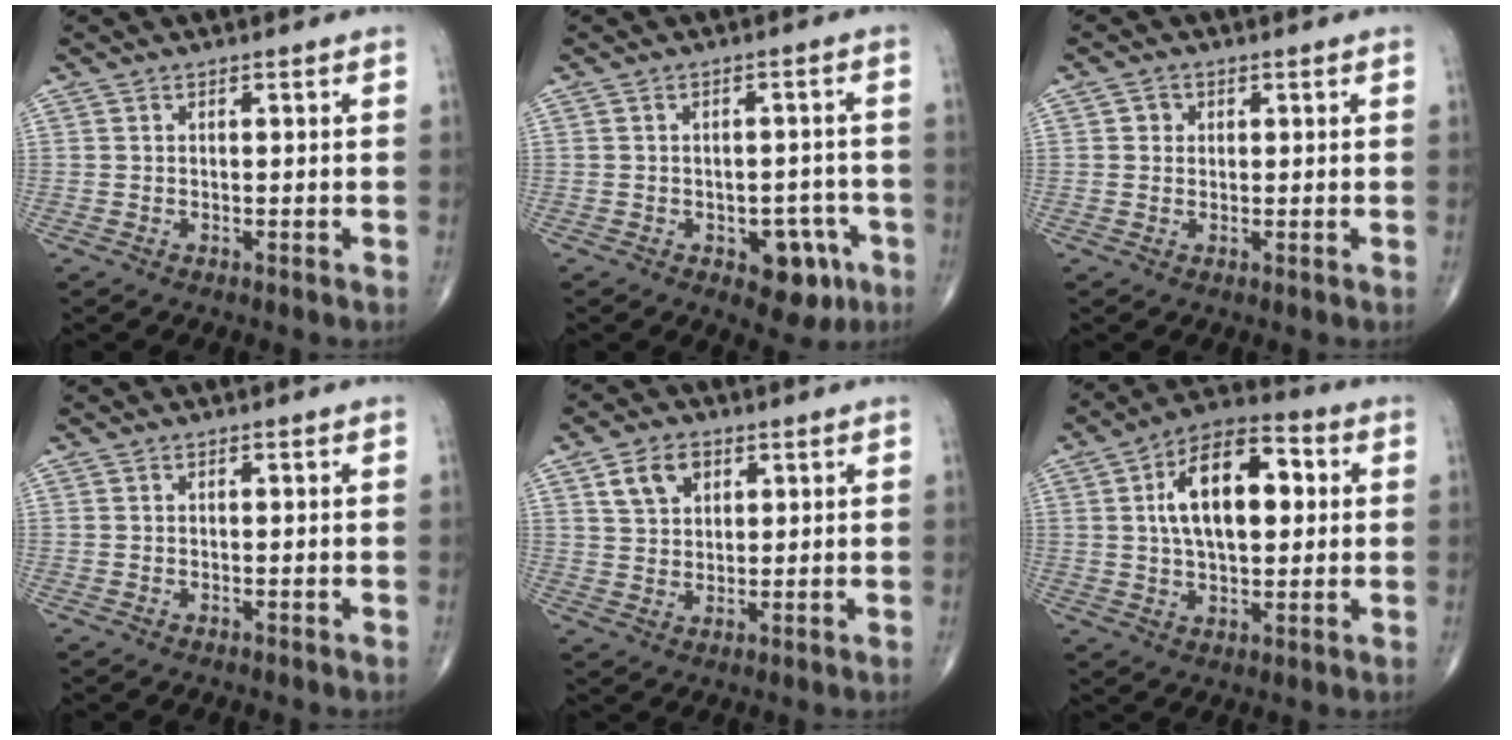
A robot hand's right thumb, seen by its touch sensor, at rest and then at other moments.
{"total": 7.5, "force": [-3.4, 4.5, 5.0], "torque": [-0.026, 0.021, -0.037]}
{"total": 1.8, "force": [0.5, 1.7, 0.5], "torque": [0.001, 0.000, 0.003]}
{"total": 0.0}
{"total": 6.5, "force": [3.0, 4.5, 3.6], "torque": [-0.045, -0.009, 0.055]}
{"total": 16.3, "force": [3.1, 8.6, 13.5], "torque": [-0.204, 0.017, 0.045]}